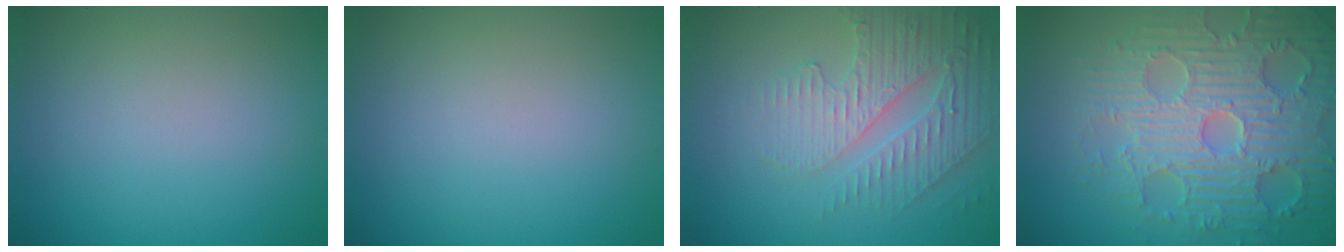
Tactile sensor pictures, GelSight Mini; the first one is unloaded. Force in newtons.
{"total": 0.0}
{"total": 3.9, "press": 3.7, "slide": 1.2}
{"total": 7.7, "press": 6.3, "slide": 4.5}